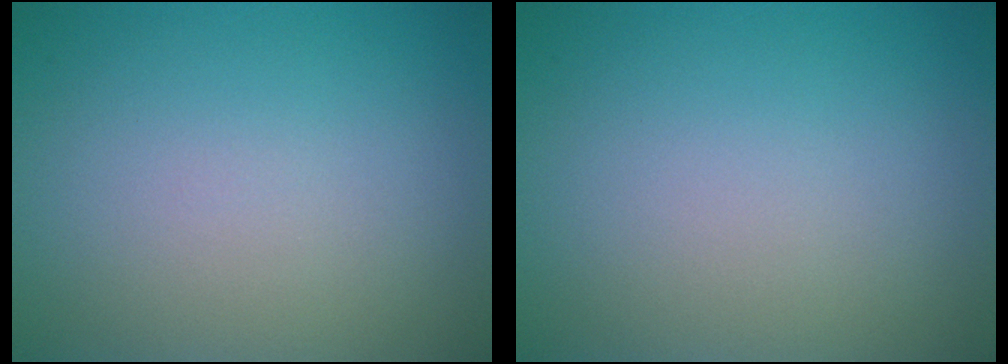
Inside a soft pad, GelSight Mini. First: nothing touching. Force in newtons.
{"total": 0.0}